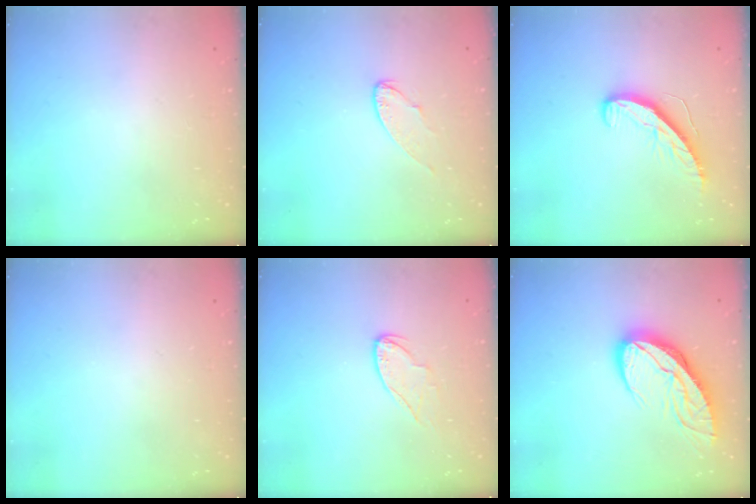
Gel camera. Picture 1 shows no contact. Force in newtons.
{"total": 6.6, "press": 6.5, "slide": 0.5}
{"total": 8.5, "press": 8.5, "slide": 0.1}
{"total": 0.0}
{"total": 7.2, "press": 7.2, "slide": 0.4}
{"total": 11.7, "press": 11.6, "slide": 1.2}